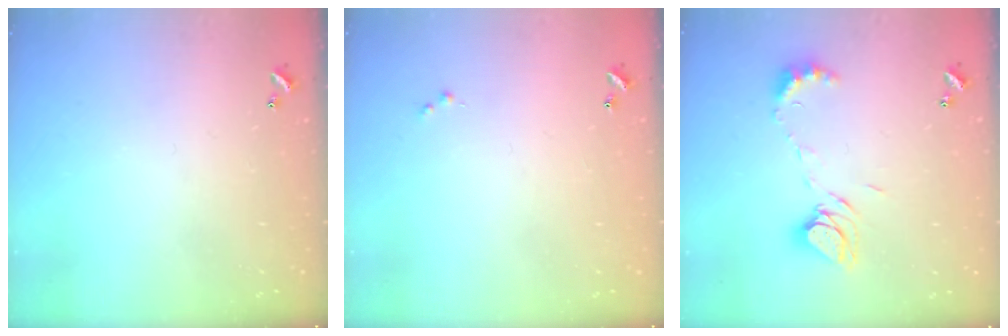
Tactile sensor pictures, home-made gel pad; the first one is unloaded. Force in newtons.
{"total": 0.0}
{"total": 9.0, "press": 8.9, "slide": 1.1}